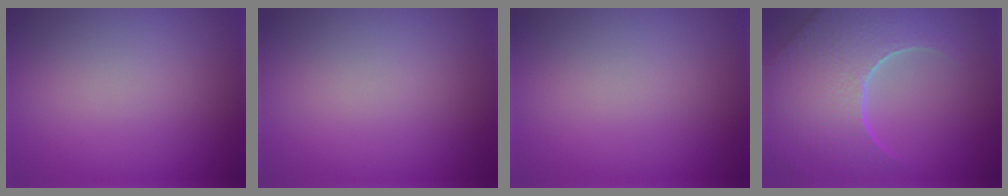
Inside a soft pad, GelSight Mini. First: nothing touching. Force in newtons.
{"total": 0.0}
{"total": 0.0}
{"total": 8.7, "press": 6.2, "slide": 6.1}